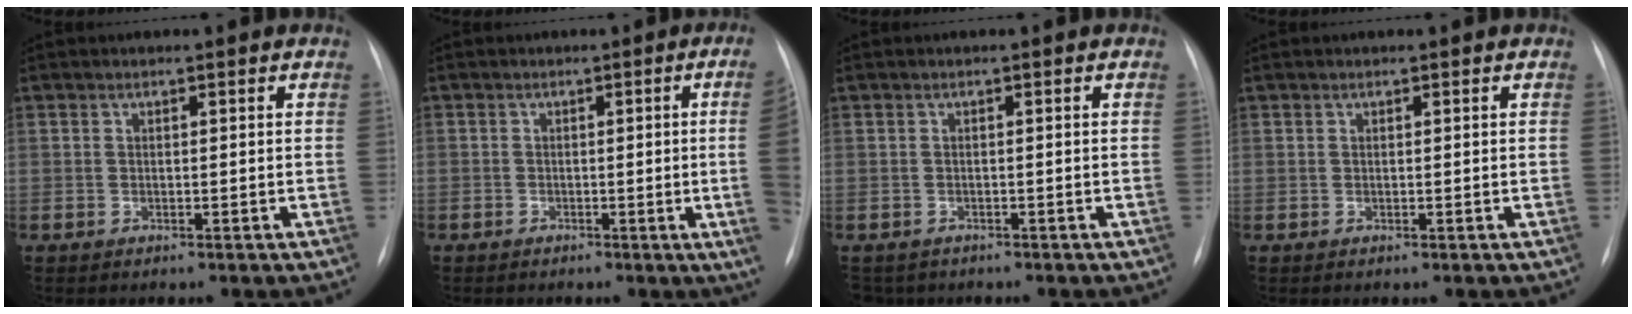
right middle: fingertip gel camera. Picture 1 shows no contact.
{"total": 6.2, "force": [-0.8, -1.8, 5.8], "torque": [-0.048, -0.008, -0.014]}
{"total": 3.1, "force": [-2.4, 2.0, 0.4], "torque": [-0.001, 0.004, -0.034]}
{"total": 0.0}